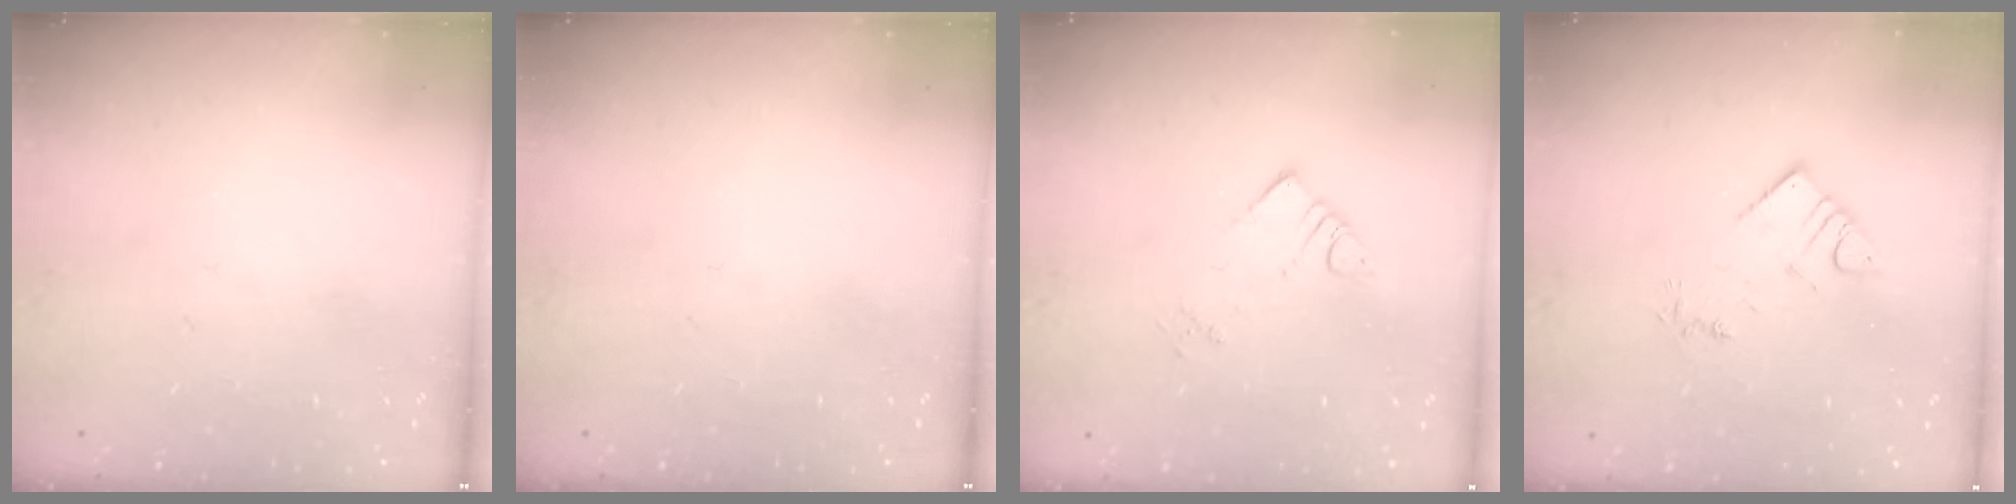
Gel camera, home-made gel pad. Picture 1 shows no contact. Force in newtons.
{"total": 0.0}
{"total": 2.8, "press": 2.8, "slide": 0.1}
{"total": 4.9, "press": 4.9, "slide": 0.2}